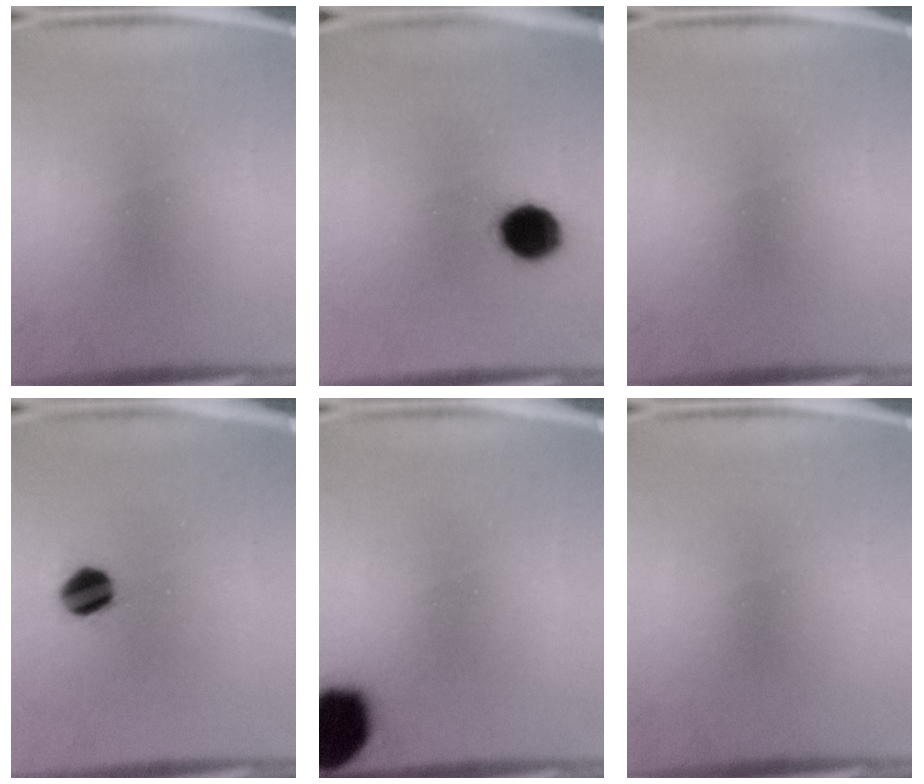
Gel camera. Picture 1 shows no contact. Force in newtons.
{"total": 10.3}
{"total": 0.0}
{"total": 6.7}
{"total": 17.9}
{"total": 0.0}